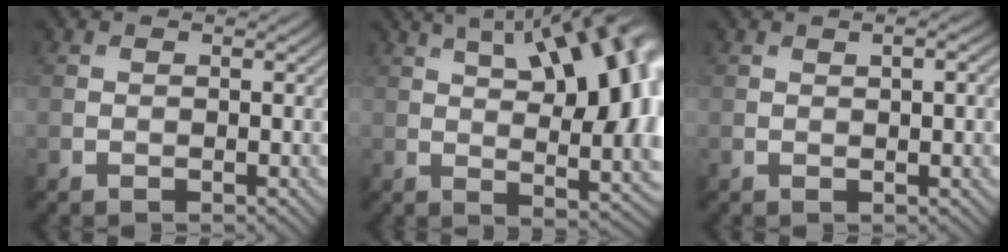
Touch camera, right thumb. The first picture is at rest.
{"total": 17.4, "force": [5.0, 7.0, 15.1], "torque": [-0.228, 0.028, 0.085]}
{"total": 1.5, "force": [0.4, 0.1, 1.4], "torque": [-0.026, 0.000, 0.012]}